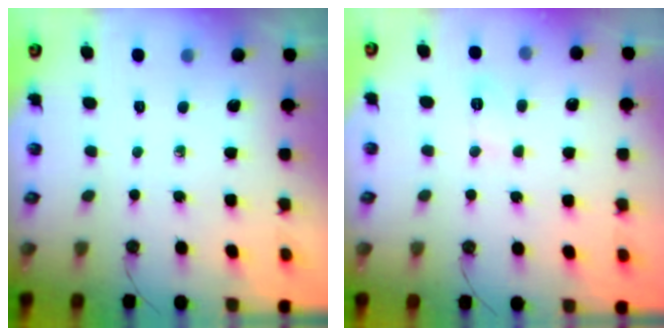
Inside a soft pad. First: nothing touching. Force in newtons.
{"total": 6.2, "press": 6.2, "slide": 0.5}